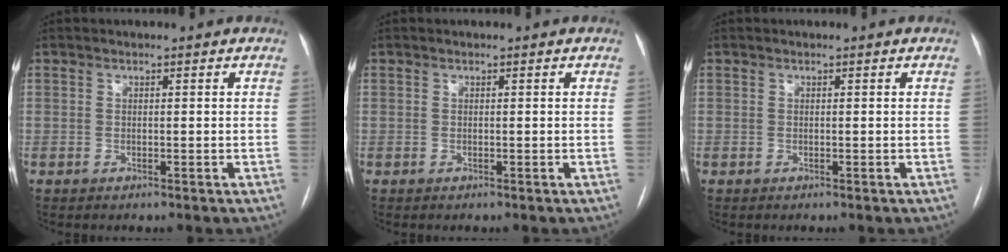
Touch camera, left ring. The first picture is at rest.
{"total": 0.0}
{"total": 0.0}